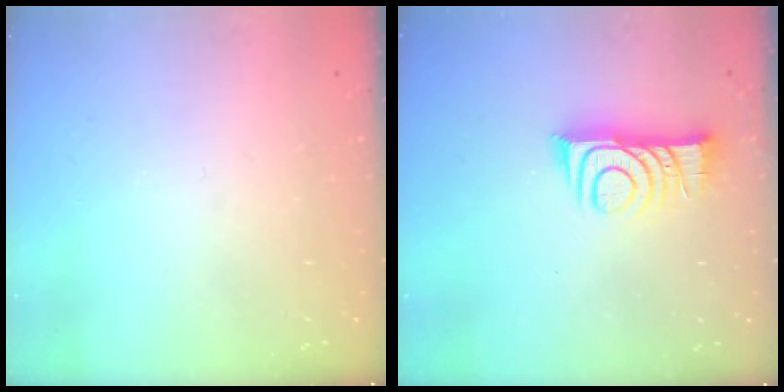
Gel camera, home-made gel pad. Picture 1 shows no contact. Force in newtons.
{"total": 10.2, "press": 10.2, "slide": 0.4}